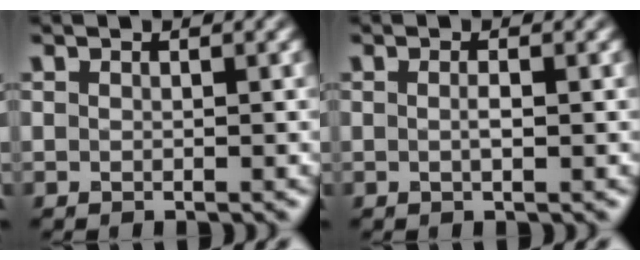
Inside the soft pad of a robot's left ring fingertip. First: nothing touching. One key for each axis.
{"total": 1.0, "fx": 0.0, "fy": 0.2, "fz": 1.0, "tx": -0.020, "ty": 0.000, "tz": -0.001}